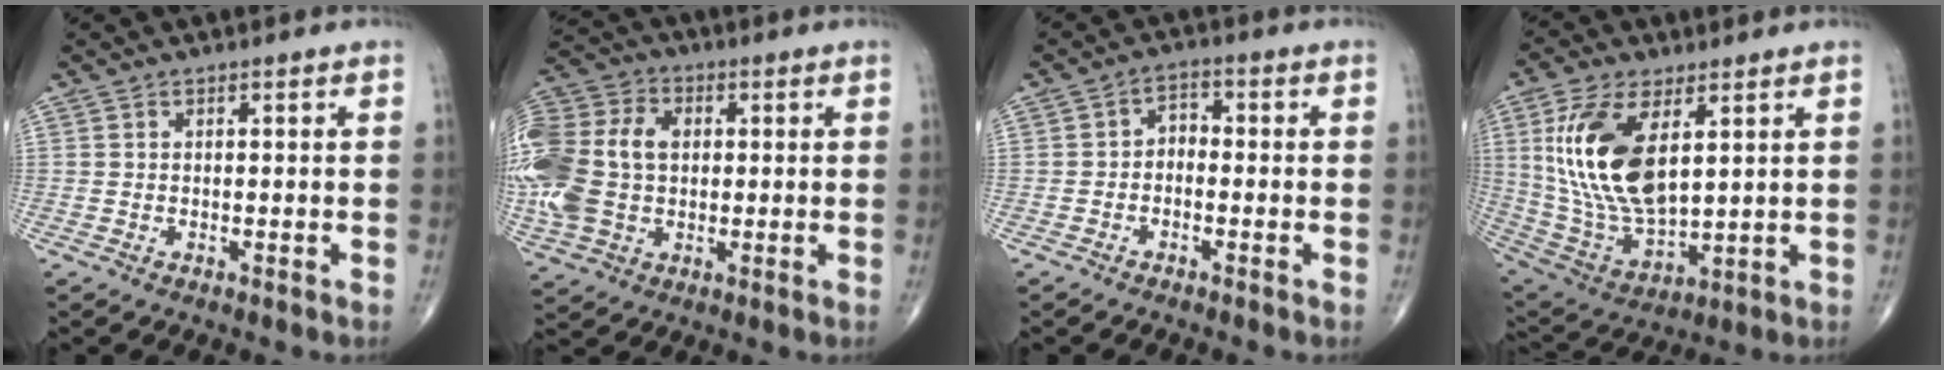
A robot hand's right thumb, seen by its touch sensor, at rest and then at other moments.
{"total": 20.7, "force": [0.7, 14.6, 14.7], "torque": [-0.349, 0.020, 0.020]}
{"total": 3.0, "force": [-0.9, 2.2, 1.9], "torque": [-0.017, 0.021, -0.028]}
{"total": 19.4, "force": [5.2, 9.6, 16.0], "torque": [-0.314, -0.026, 0.110]}